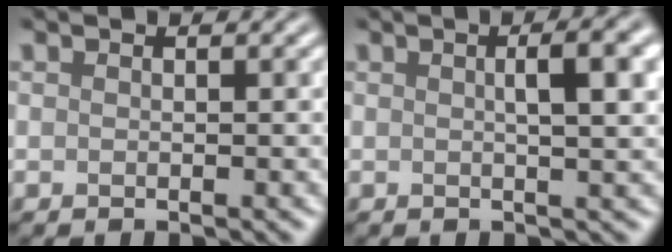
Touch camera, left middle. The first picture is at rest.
{"total": 4.9, "force": [1.1, 1.3, 4.6], "torque": [-0.044, 0.021, 0.011]}